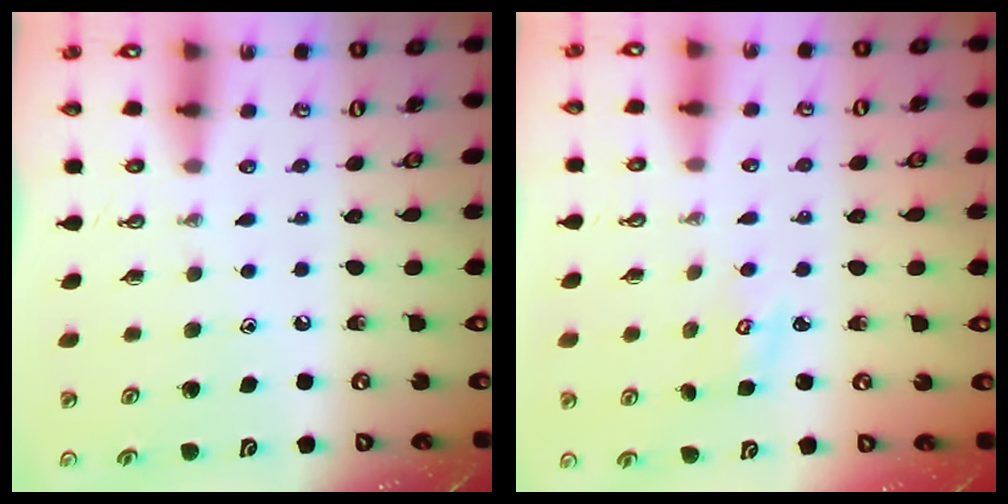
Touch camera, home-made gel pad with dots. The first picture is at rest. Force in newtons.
{"total": 2.0, "press": 2.0, "slide": 0.1}